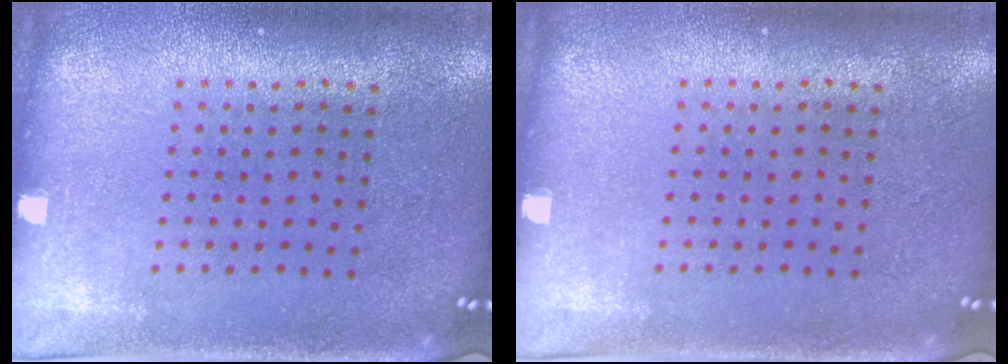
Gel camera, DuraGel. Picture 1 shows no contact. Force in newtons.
{"total": 0.0}